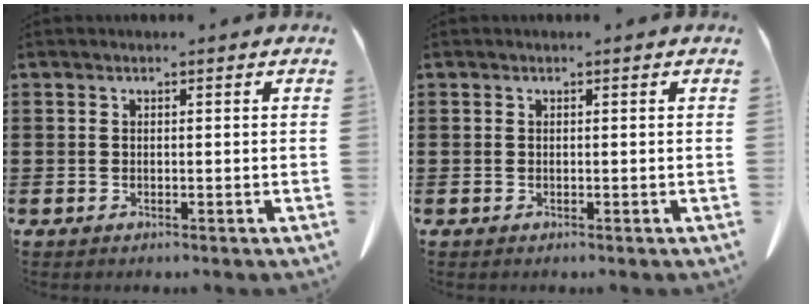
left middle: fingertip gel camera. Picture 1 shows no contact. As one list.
[{"total": 0.0}]